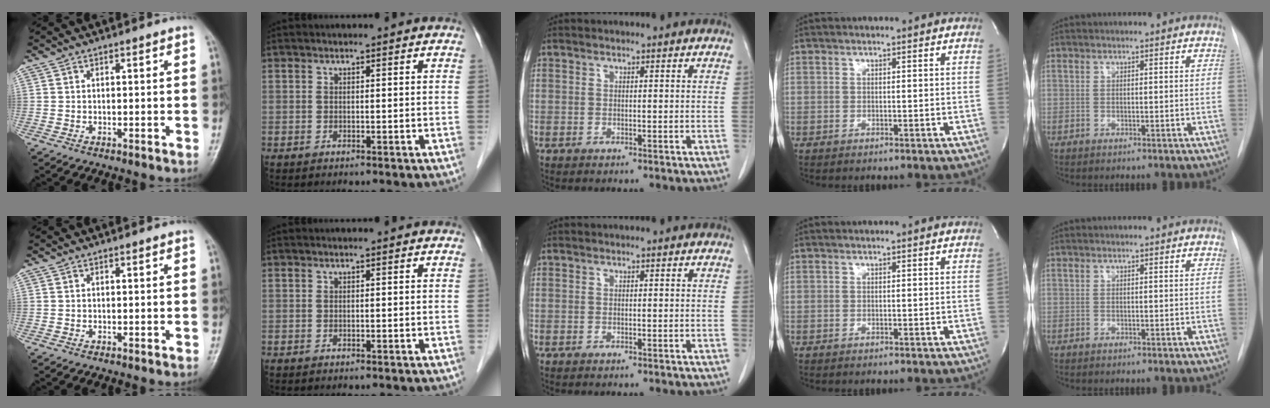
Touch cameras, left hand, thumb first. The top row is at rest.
{}